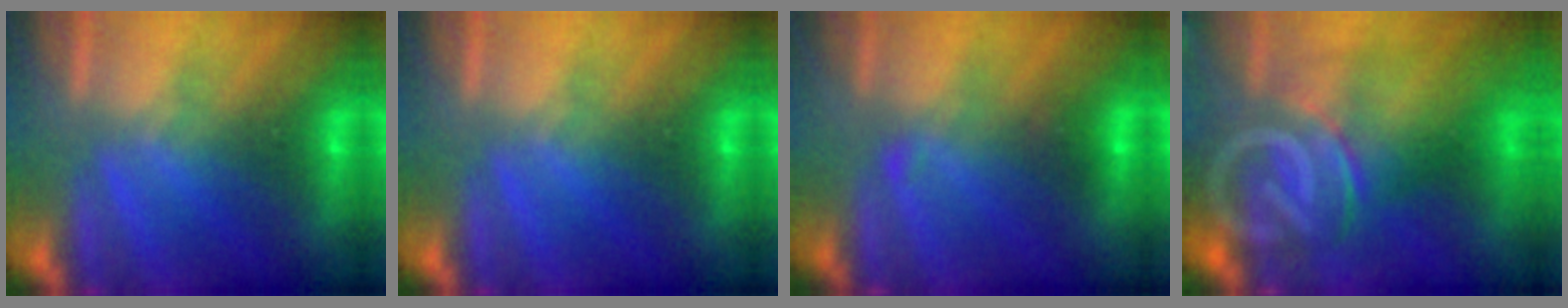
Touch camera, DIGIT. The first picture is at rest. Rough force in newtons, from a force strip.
{"total": 0.0}
{"total": 2.2}
{"total": 10.8}